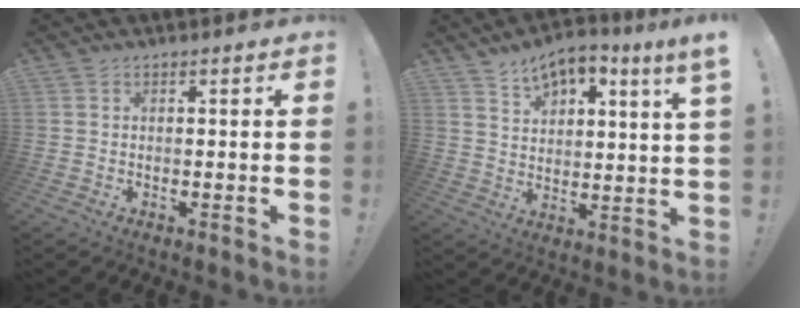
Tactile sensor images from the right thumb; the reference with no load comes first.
{"total": 7.7, "force": [5.9, 2.2, 4.5], "torque": [-0.073, -0.031, 0.104]}